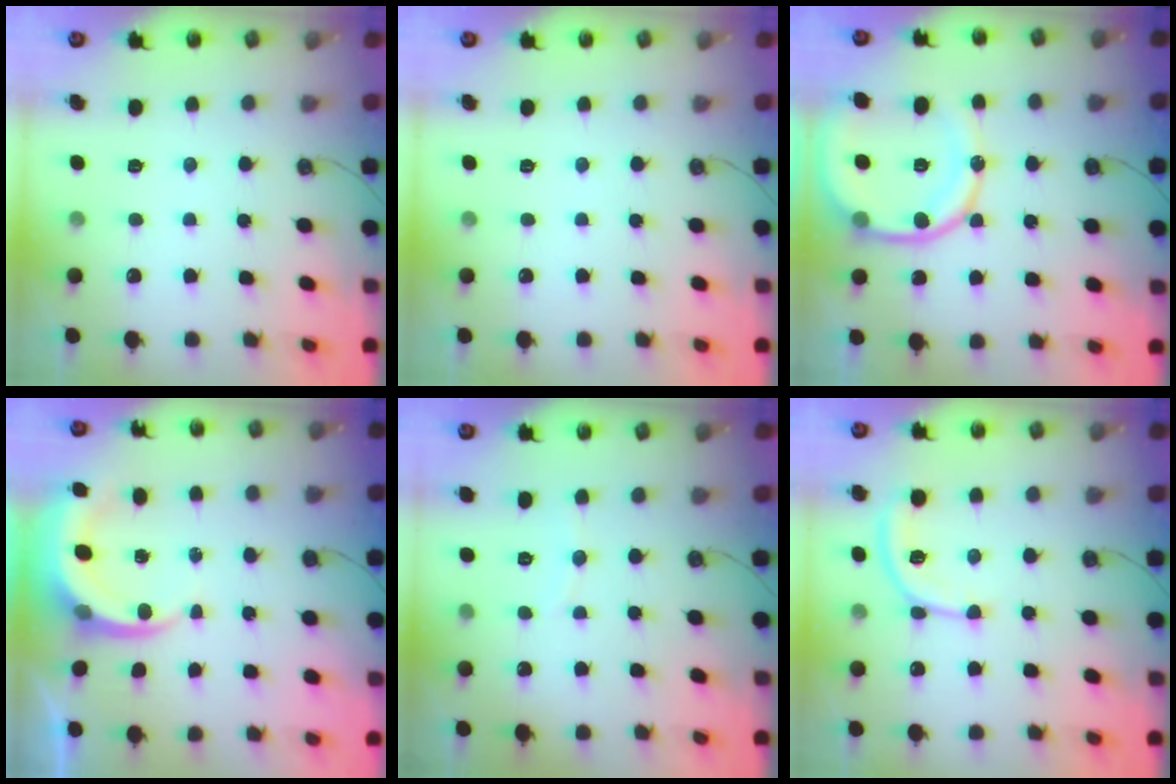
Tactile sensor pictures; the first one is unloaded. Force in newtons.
{"total": 0.0}
{"total": 14.2, "press": 14.0, "slide": 2.0}
{"total": 5.5, "press": 5.5, "slide": 0.5}
{"total": 2.6, "press": 2.6, "slide": 0.3}
{"total": 8.5, "press": 8.5, "slide": 0.9}